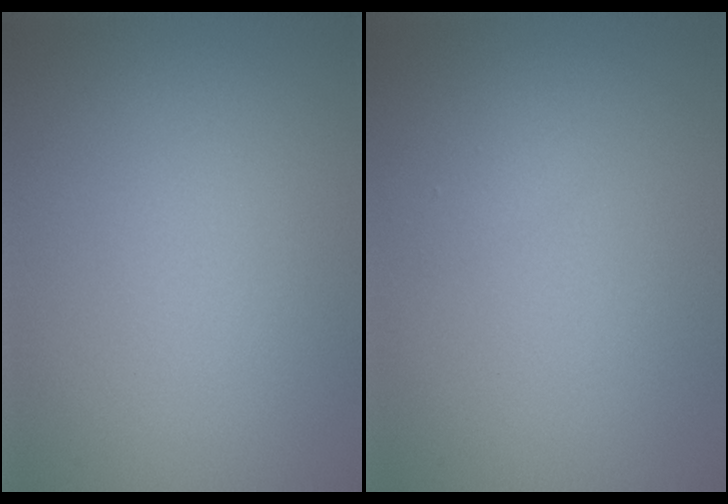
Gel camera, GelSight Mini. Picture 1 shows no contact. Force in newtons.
{"total": 0.6, "press": 0.6, "slide": 0.0}